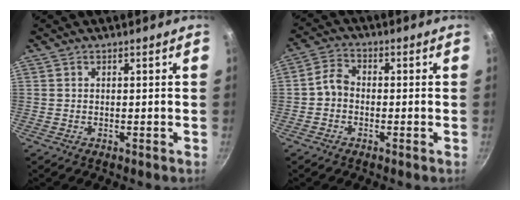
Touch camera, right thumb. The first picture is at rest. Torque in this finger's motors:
{"motor_torque": [-0.41, 0.62, 0.09, -0.08, 0.05]}